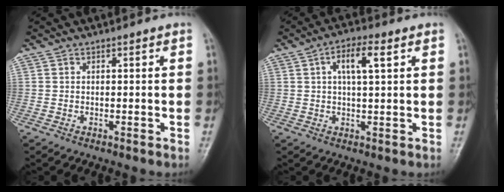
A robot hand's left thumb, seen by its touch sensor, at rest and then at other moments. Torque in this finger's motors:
{"motor_torque": [0.11, 0.20, 0.45, 0.29, 0.20]}